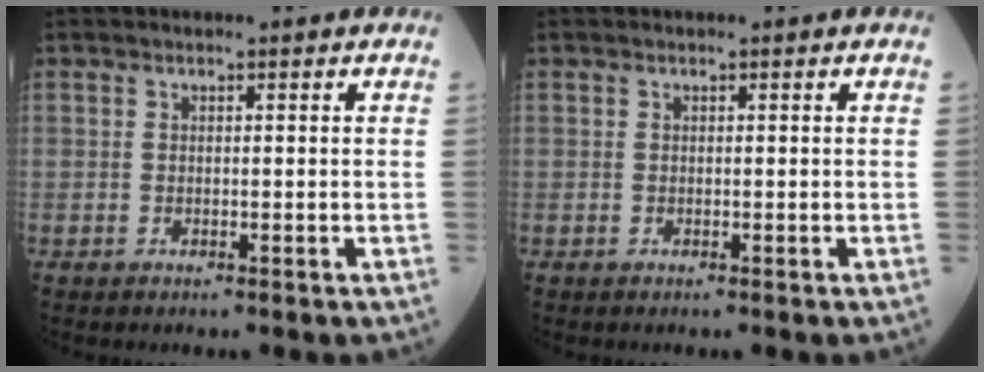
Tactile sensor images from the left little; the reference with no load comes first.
{"total": 0.0}